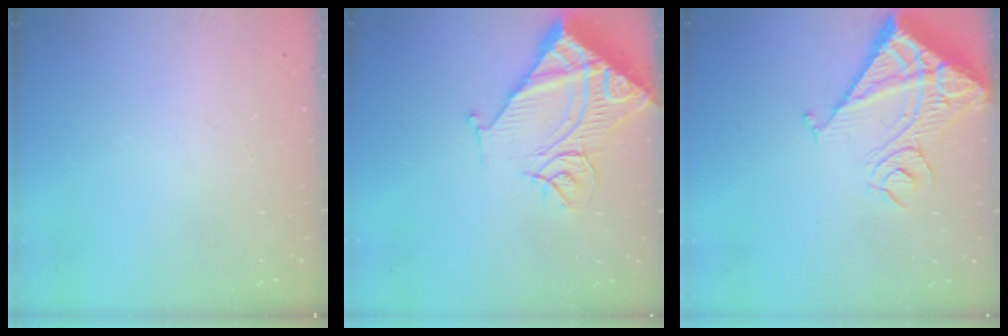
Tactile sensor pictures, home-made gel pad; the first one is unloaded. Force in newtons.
{"total": 16.6, "press": 16.5, "slide": 1.7}
{"total": 17.3, "press": 17.1, "slide": 2.3}